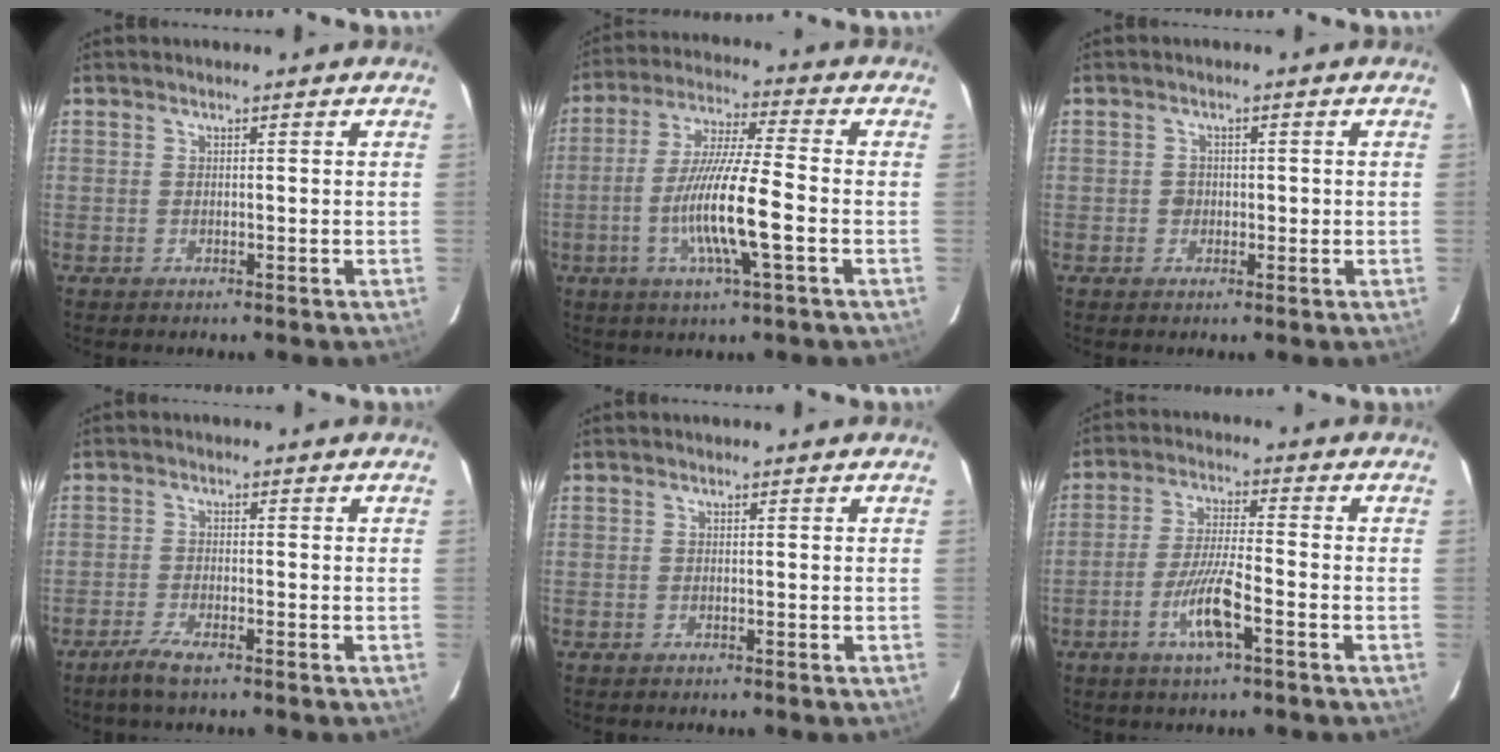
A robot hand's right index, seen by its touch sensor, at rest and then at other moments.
{"total": 12.2, "force": [-3.1, 0.2, 11.8], "torque": [-0.225, -0.008, -0.062]}
{"total": 1.6, "force": [-0.1, 1.5, 0.7], "torque": [-0.010, 0.004, -0.002]}
{"total": 3.3, "force": [-2.5, 0.3, 2.2], "torque": [-0.050, -0.006, -0.049]}
{"total": 0.0}
{"total": 7.7, "force": [-3.4, 0.6, 6.9], "torque": [-0.137, -0.006, -0.064]}